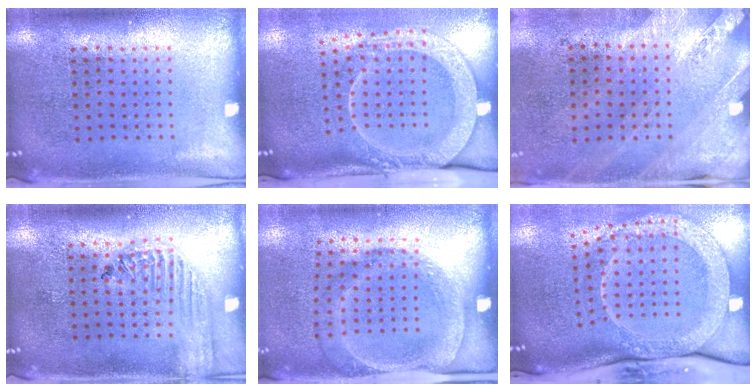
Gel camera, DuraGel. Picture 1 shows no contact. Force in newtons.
{"total": 2.8, "press": 2.1, "slide": 1.9}
{"total": 2.4, "press": 2.1, "slide": 1.3}
{"total": 1.8, "press": 1.7, "slide": 0.7}
{"total": 1.8, "press": 1.2, "slide": 1.4}
{"total": 3.3, "press": 2.3, "slide": 2.3}